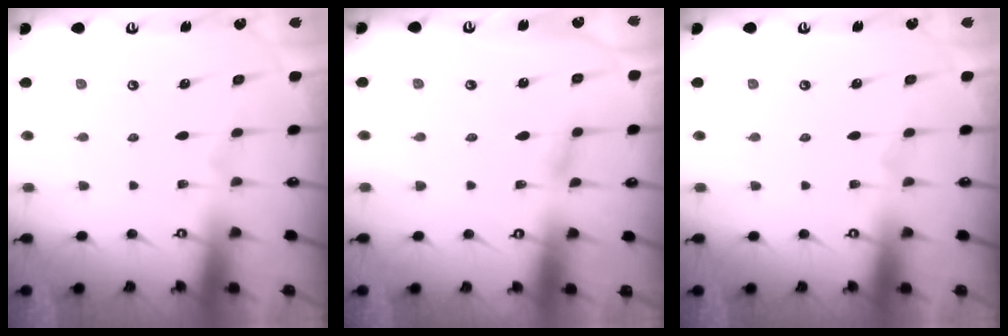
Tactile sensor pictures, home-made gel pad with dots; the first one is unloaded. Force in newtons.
{"total": 1.3, "press": 1.3, "slide": 0.1}
{"total": 0.0}